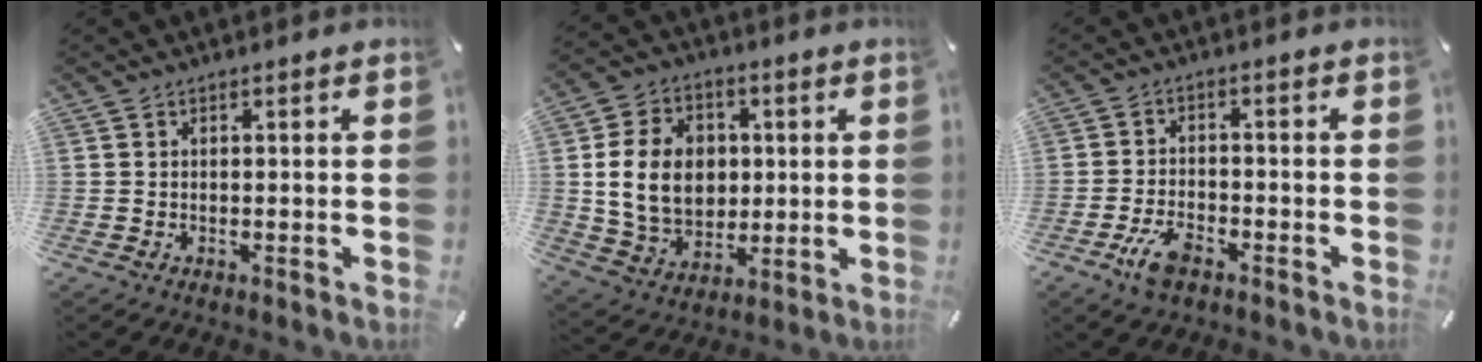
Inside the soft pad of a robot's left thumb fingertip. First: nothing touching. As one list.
[{"total": 14.3, "force": [1.1, 11.6, 8.3], "torque": [-0.170, 0.012, 0.022]}, {"total": 6.2, "force": [-3.5, 3.0, 4.1], "torque": [-0.096, 0.011, -0.068]}]